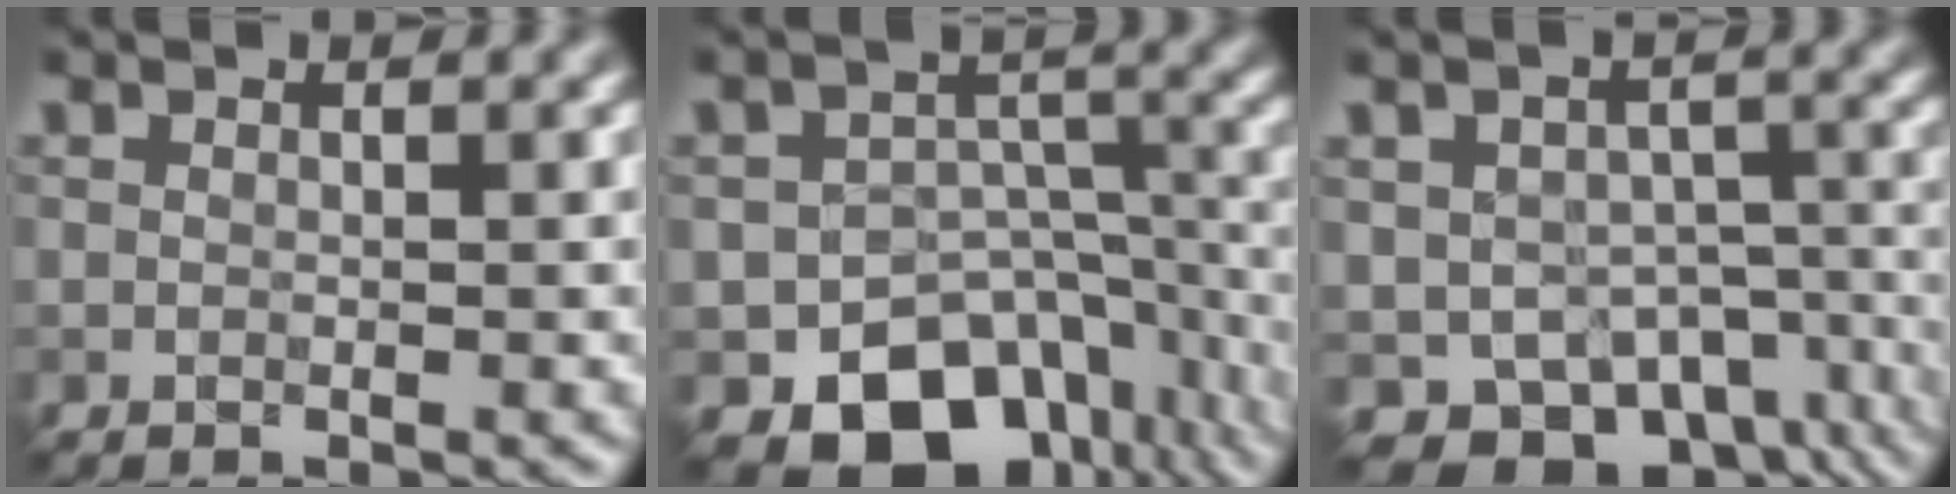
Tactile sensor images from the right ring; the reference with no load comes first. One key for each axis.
{"total": 10.7, "fx": -7.4, "fy": 6.9, "fz": 3.5, "tx": -0.029, "ty": -0.012, "tz": -0.097}
{"total": 8.1, "fx": -4.8, "fy": 5.5, "fz": 3.4, "tx": -0.042, "ty": -0.033, "tz": -0.054}